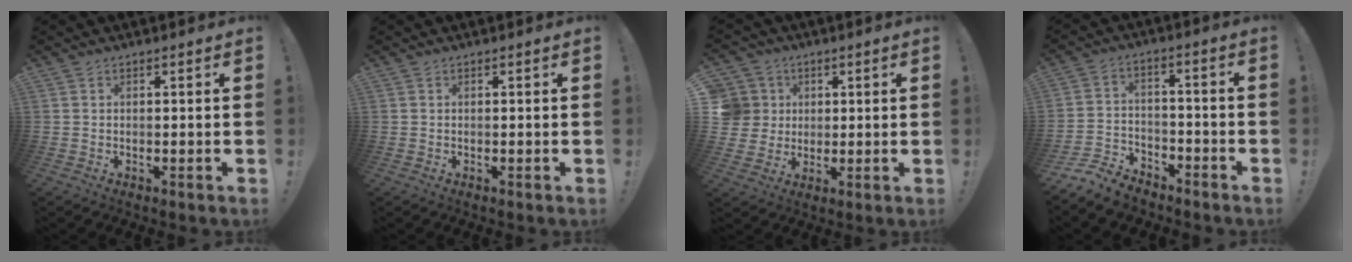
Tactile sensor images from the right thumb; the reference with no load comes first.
{"total": 0.0}
{"total": 8.7, "force": [2.2, 8.2, 2.0], "torque": [-0.034, -0.008, 0.050]}
{"total": 7.8, "force": [-6.6, 3.7, 1.9], "torque": [-0.037, 0.029, -0.124]}